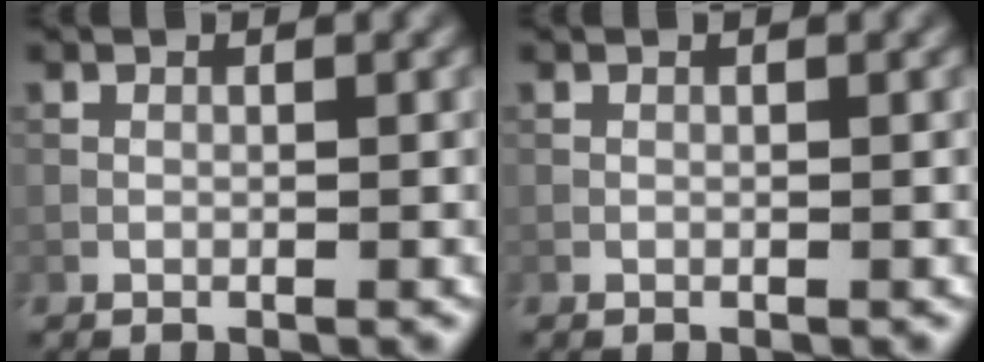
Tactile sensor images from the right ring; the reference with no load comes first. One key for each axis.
{"total": 0.0}